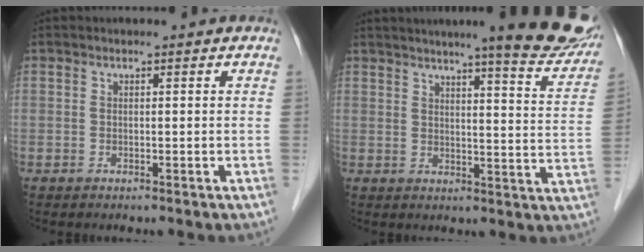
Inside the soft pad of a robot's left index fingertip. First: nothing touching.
{"total": 16.1, "force": [13.1, 1.1, 9.3], "torque": [-0.104, -0.025, 0.149]}